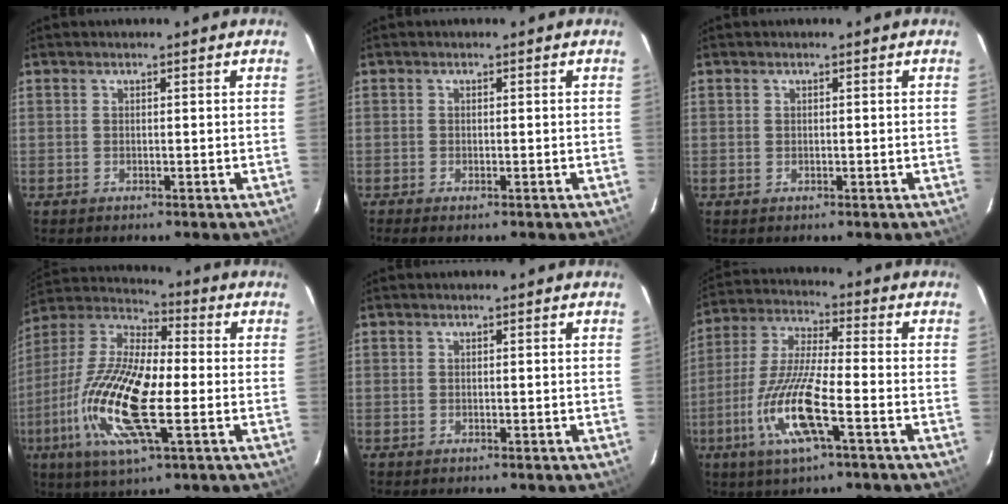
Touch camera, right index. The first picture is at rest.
{"total": 1.3, "force": [-0.9, 0.3, 0.8], "torque": [-0.017, -0.004, -0.016]}
{"total": 0.0}
{"total": 19.2, "force": [-4.7, 5.8, 17.7], "torque": [-0.366, -0.012, -0.101]}
{"total": 0.0}
{"total": 13.8, "force": [-5.2, 2.1, 12.5], "torque": [-0.268, -0.010, -0.106]}